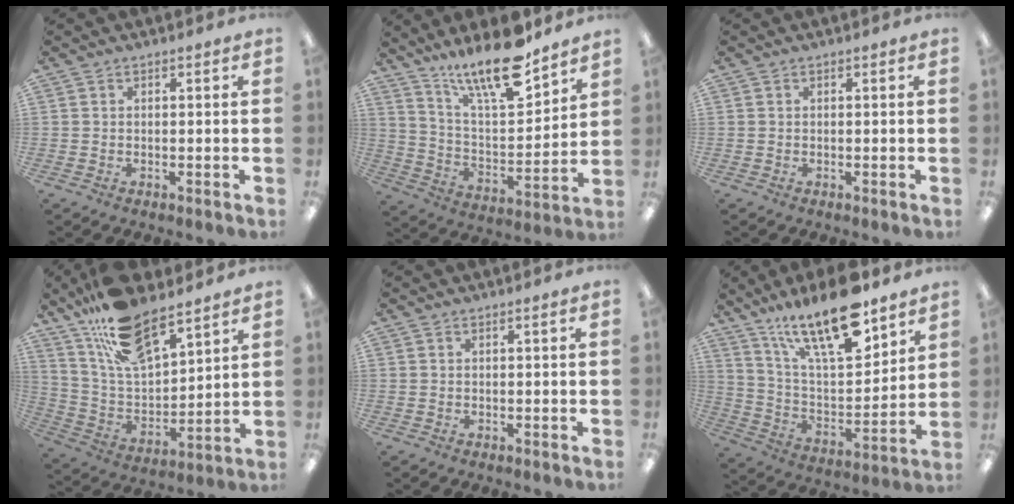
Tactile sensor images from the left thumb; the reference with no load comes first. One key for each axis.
{"total": 17.3, "fx": 13.9, "fy": 4.0, "fz": 9.6, "tx": -0.176, "ty": -0.087, "tz": 0.234}
{"total": 0.0}
{"total": 17.5, "fx": 13.6, "fy": 6.2, "fz": 9.1, "tx": -0.185, "ty": -0.070, "tz": 0.242}
{"total": 0.0}
{"total": 21.4, "fx": 14.5, "fy": 7.5, "fz": 13.8, "tx": -0.233, "ty": -0.084, "tz": 0.248}